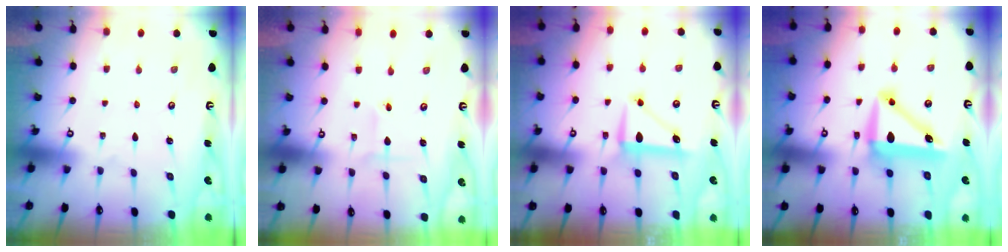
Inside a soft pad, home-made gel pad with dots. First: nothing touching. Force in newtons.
{"total": 1.8, "press": 1.7, "slide": 0.4}
{"total": 8.4, "press": 8.4, "slide": 0.3}
{"total": 10.7, "press": 10.5, "slide": 2.4}